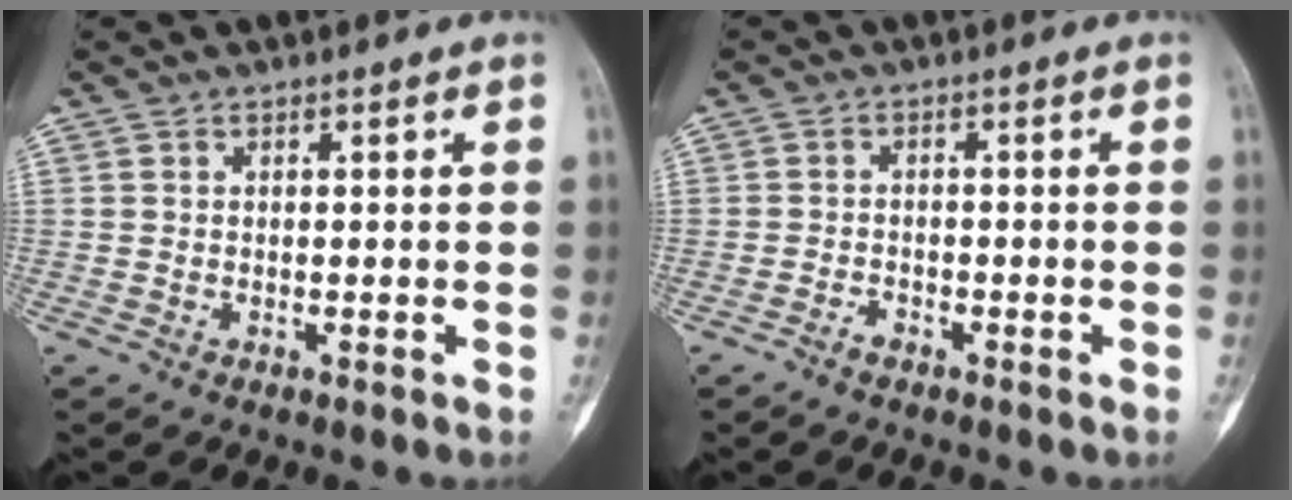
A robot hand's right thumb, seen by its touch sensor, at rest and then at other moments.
{"total": 1.6, "force": [-1.3, 0.6, 0.6], "torque": [-0.016, 0.005, -0.026]}